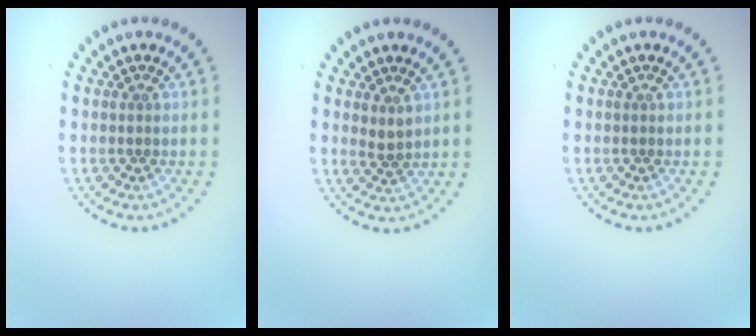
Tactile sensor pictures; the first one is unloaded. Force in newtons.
{"total": 1.2, "press": 1.0, "slide": 0.7}
{"total": 0.0}